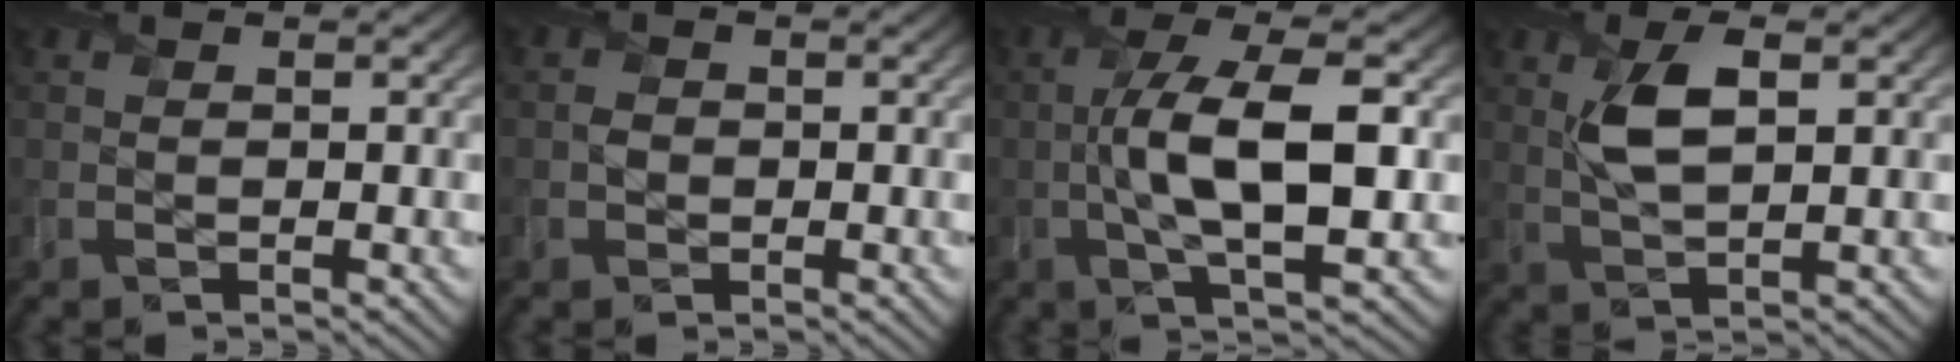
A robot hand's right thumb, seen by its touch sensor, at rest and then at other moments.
{"total": 1.1, "force": [-0.3, 1.1, 0.2], "torque": [-0.003, -0.003, -0.008]}
{"total": 10.9, "force": [-0.6, 3.8, 10.2], "torque": [-0.184, 0.003, -0.013]}
{"total": 5.5, "force": [1.5, 2.1, 4.8], "torque": [-0.104, 0.001, 0.031]}